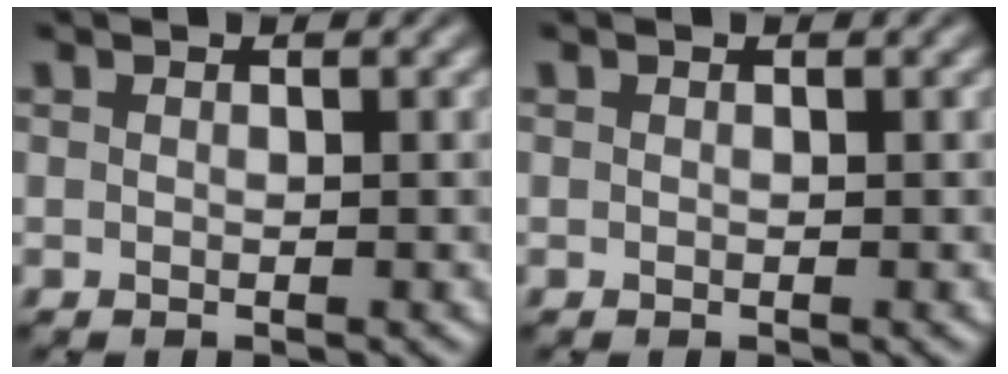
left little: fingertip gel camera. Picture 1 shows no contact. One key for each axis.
{"total": 0.0}